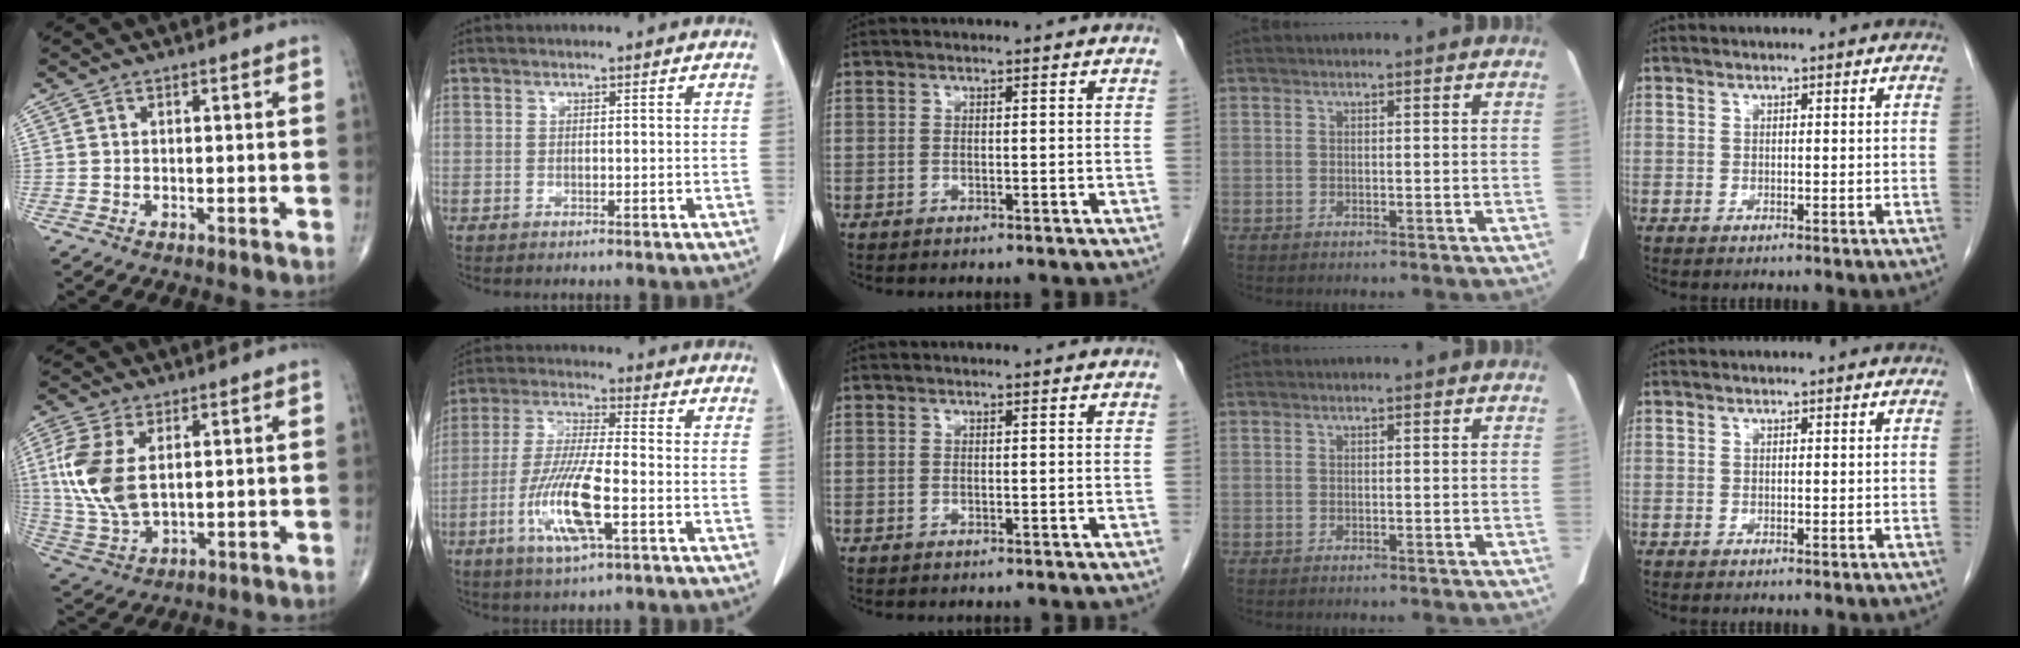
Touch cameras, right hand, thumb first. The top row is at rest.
{"thumb": {"total": 12.0, "force": [2.4, 6.6, 9.8], "torque": [-0.226, -0.007, 0.054]}, "index": {"total": 11.9, "force": [-4.2, 1.6, 11.0], "torque": [-0.224, -0.016, -0.079]}}